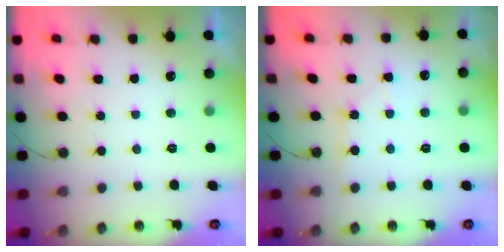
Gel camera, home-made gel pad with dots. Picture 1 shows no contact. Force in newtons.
{"total": 3.5, "press": 3.5, "slide": 0.6}